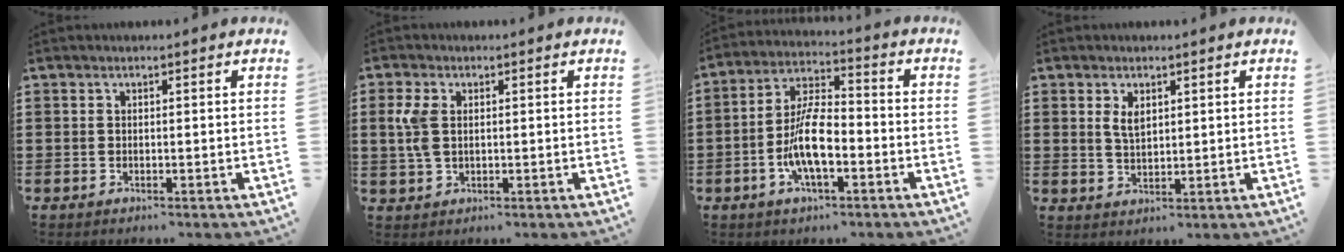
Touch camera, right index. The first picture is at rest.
{"total": 4.3, "force": [0.9, 2.6, 3.3], "torque": [-0.086, 0.003, 0.010]}
{"total": 9.2, "force": [-2.7, 3.5, 8.1], "torque": [-0.176, -0.004, -0.055]}
{"total": 2.8, "force": [1.3, 1.4, 2.0], "torque": [-0.036, 0.001, 0.021]}